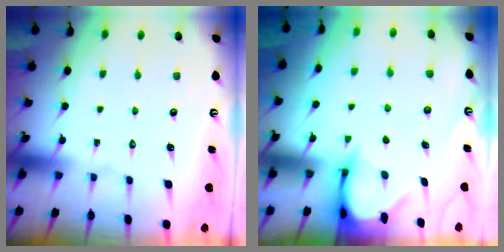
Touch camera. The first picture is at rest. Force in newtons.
{"total": 3.4, "press": 3.4, "slide": 0.3}